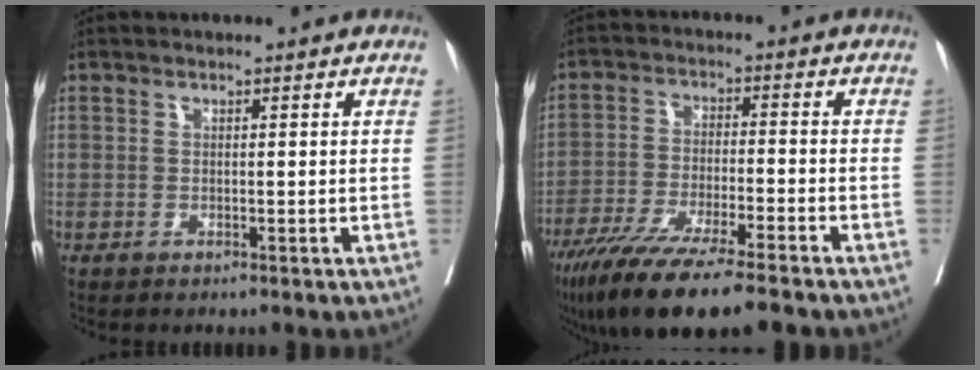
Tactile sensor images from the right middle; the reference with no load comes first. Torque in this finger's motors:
{"motor_torque": [1.12, -1.02, 0.54, 0.21]}